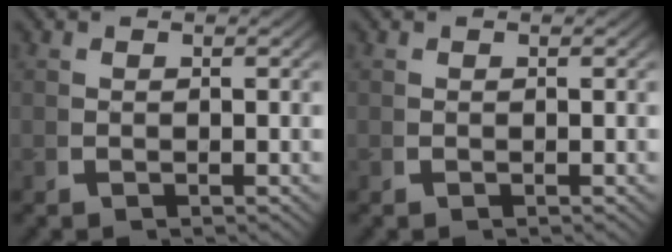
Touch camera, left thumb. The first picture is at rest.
{"total": 0.0}